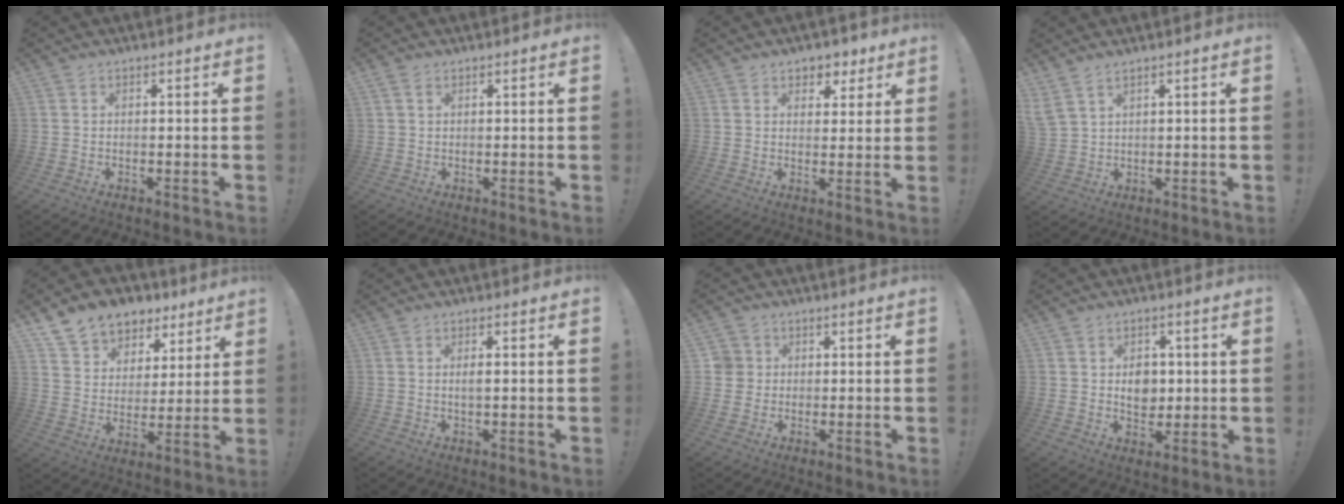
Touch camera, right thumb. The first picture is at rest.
{"total": 1.5, "force": [0.9, 0.8, 1.0], "torque": [-0.013, -0.002, 0.016]}
{"total": 5.3, "force": [3.3, 4.1, 1.1], "torque": [0.003, -0.027, 0.060]}
{"total": 4.6, "force": [3.5, 1.6, 2.4], "torque": [-0.058, -0.015, 0.068]}
{"total": 10.3, "force": [7.4, 6.8, 2.0], "torque": [-0.036, -0.061, 0.143]}
{"total": 2.0, "force": [-0.1, 0.2, 2.0], "torque": [-0.034, -0.001, -0.004]}
{"total": 4.1, "force": [0.7, 3.9, 0.8], "torque": [-0.020, 0.003, 0.012]}
{"total": 6.4, "force": [0.7, 5.5, 3.3], "torque": [-0.038, -0.003, 0.012]}